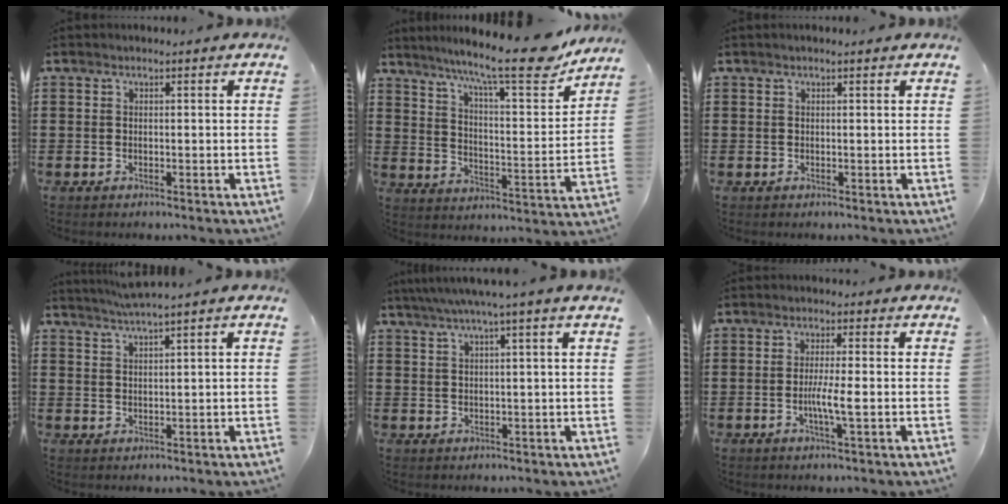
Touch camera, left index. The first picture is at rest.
{"total": 14.1, "force": [11.3, 1.4, 8.3], "torque": [-0.147, -0.070, 0.180]}
{"total": 0.6, "force": [0.4, 0.0, 0.4], "torque": [-0.008, 0.000, 0.008]}
{"total": 2.4, "force": [2.0, -0.7, 1.2], "torque": [-0.025, -0.004, 0.036]}
{"total": 3.5, "force": [2.2, -0.7, 2.6], "torque": [-0.054, -0.001, 0.036]}
{"total": 4.3, "force": [-0.8, 0.2, 4.2], "torque": [-0.081, -0.006, -0.019]}